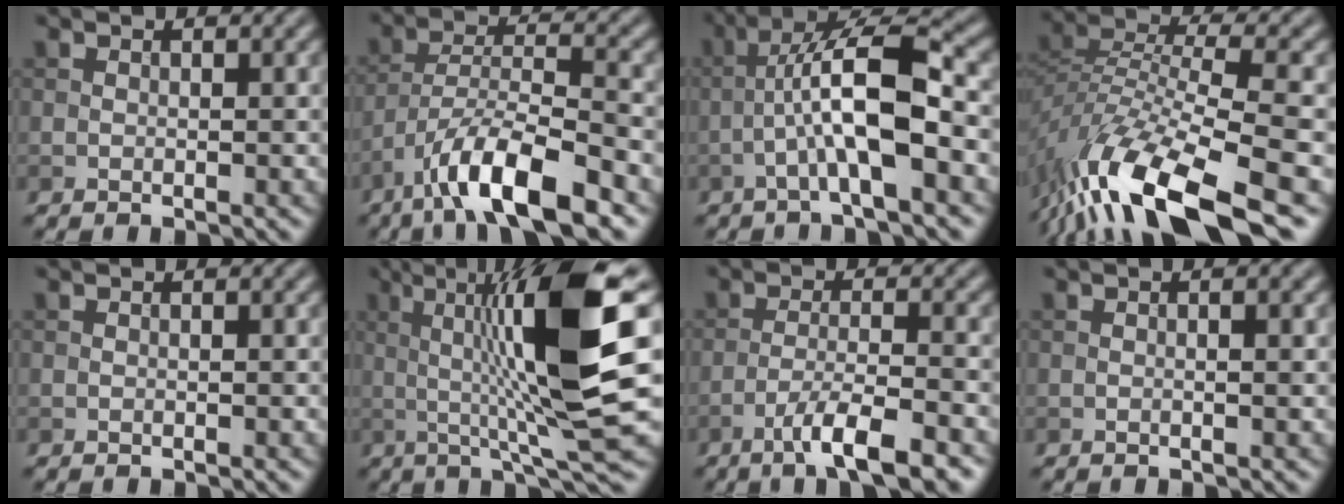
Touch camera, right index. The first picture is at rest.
{"total": 9.0, "force": [-5.8, 2.2, 6.6], "torque": [-0.108, 0.007, -0.106]}
{"total": 7.6, "force": [-1.8, 1.5, 7.2], "torque": [-0.127, 0.024, -0.035]}
{"total": 13.5, "force": [-9.3, 3.9, 9.0], "torque": [-0.179, 0.004, -0.167]}
{"total": 0.0}
{"total": 12.7, "force": [2.0, 1.9, 12.4], "torque": [-0.188, 0.004, 0.035]}
{"total": 5.8, "force": [-3.7, 0.9, 4.4], "torque": [-0.070, 0.003, -0.064]}
{"total": 1.1, "force": [0.1, 0.2, 1.1], "torque": [-0.019, -0.002, -0.003]}